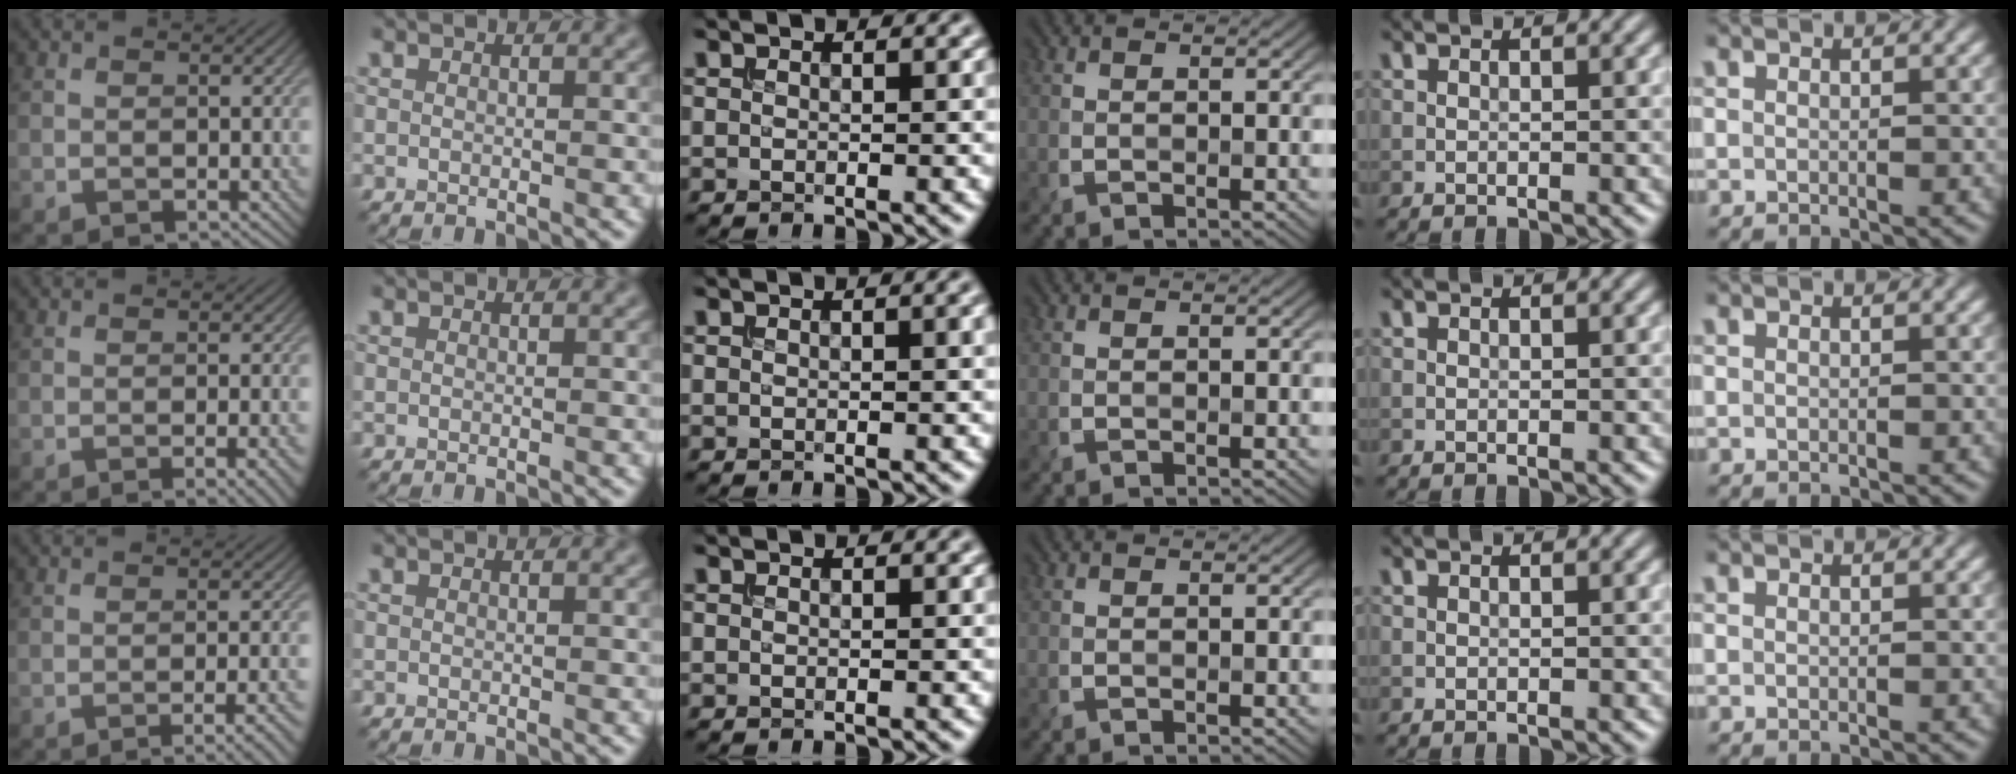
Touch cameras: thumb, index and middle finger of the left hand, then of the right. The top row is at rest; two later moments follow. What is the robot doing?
{"motion": "insert", "object": "bucket"}